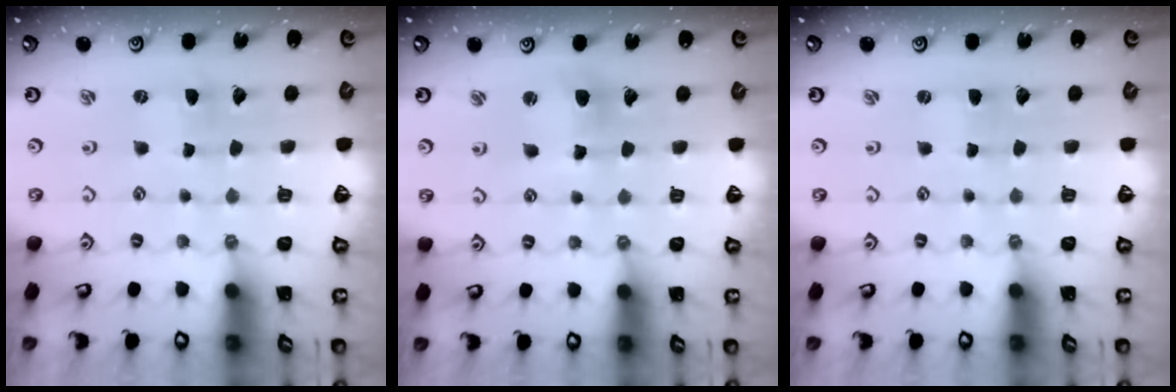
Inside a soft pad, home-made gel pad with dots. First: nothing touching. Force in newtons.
{"total": 6.9, "press": 6.8, "slide": 1.1}
{"total": 0.0}